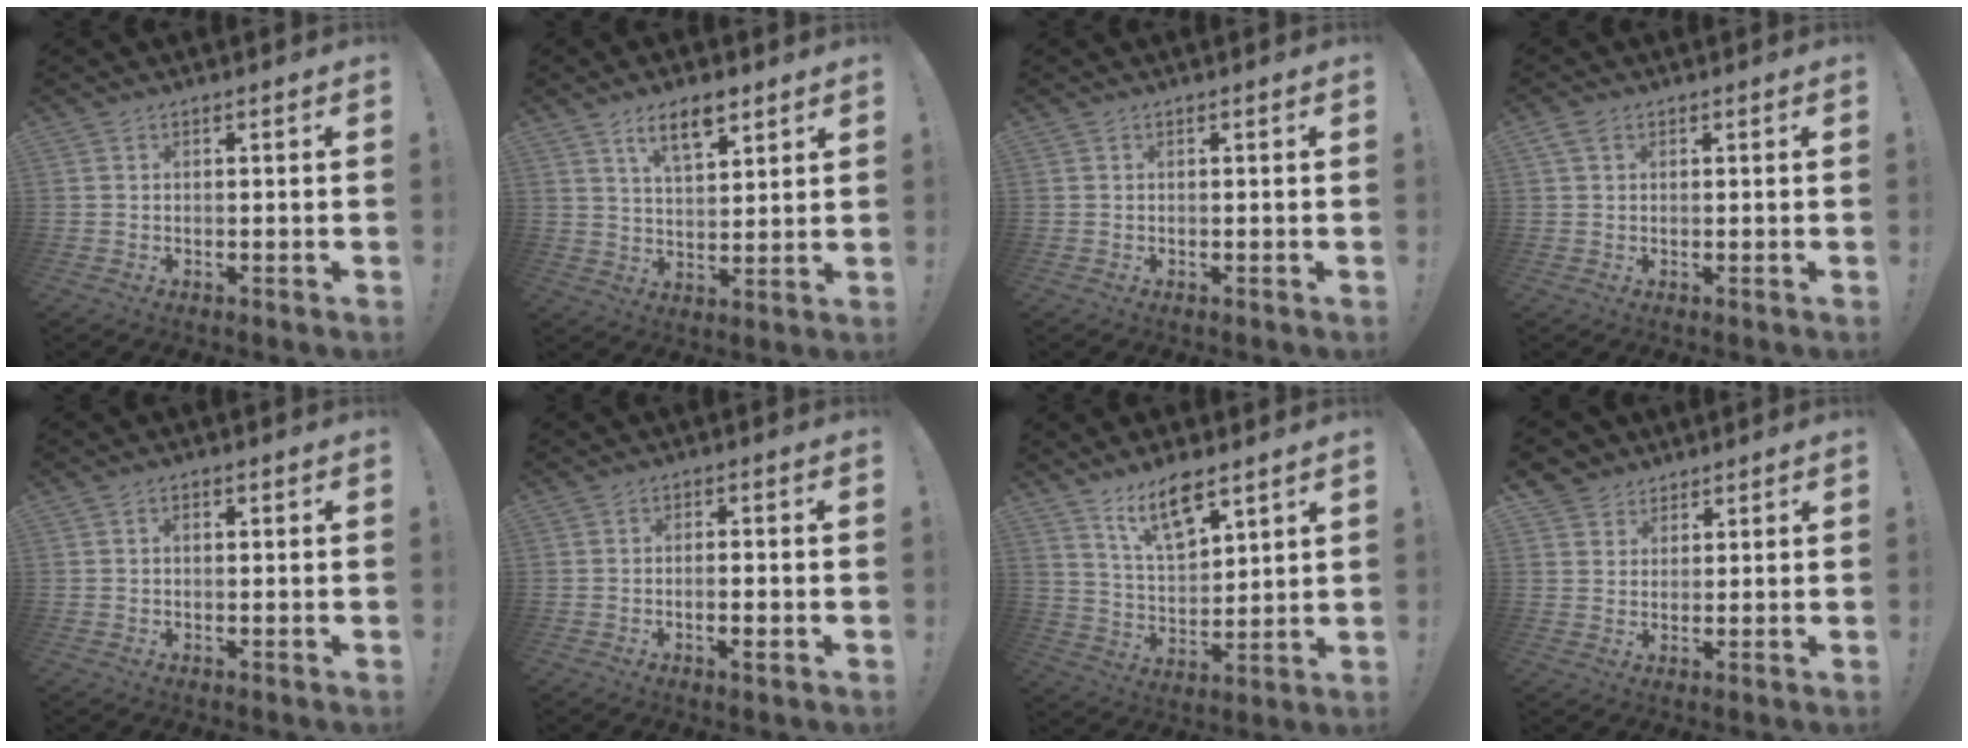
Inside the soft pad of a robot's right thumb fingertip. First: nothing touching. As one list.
[{"total": 9.4, "force": [6.1, 4.1, 5.9], "torque": [-0.090, -0.025, 0.108]}, {"total": 0.0}, {"total": 2.6, "force": [1.4, 1.6, 1.5], "torque": [-0.027, 0.002, 0.026]}, {"total": 1.1, "force": [0.1, 0.7, 0.8], "torque": [-0.015, 0.003, 0.000]}, {"total": 2.7, "force": [-1.1, 0.2, 2.4], "torque": [-0.040, -0.001, -0.020]}, {"total": 11.6, "force": [8.3, 4.6, 6.7], "torque": [-0.116, -0.046, 0.148]}, {"total": 4.7, "force": [3.1, 3.5, -0.1], "torque": [0.004, -0.023, 0.059]}]